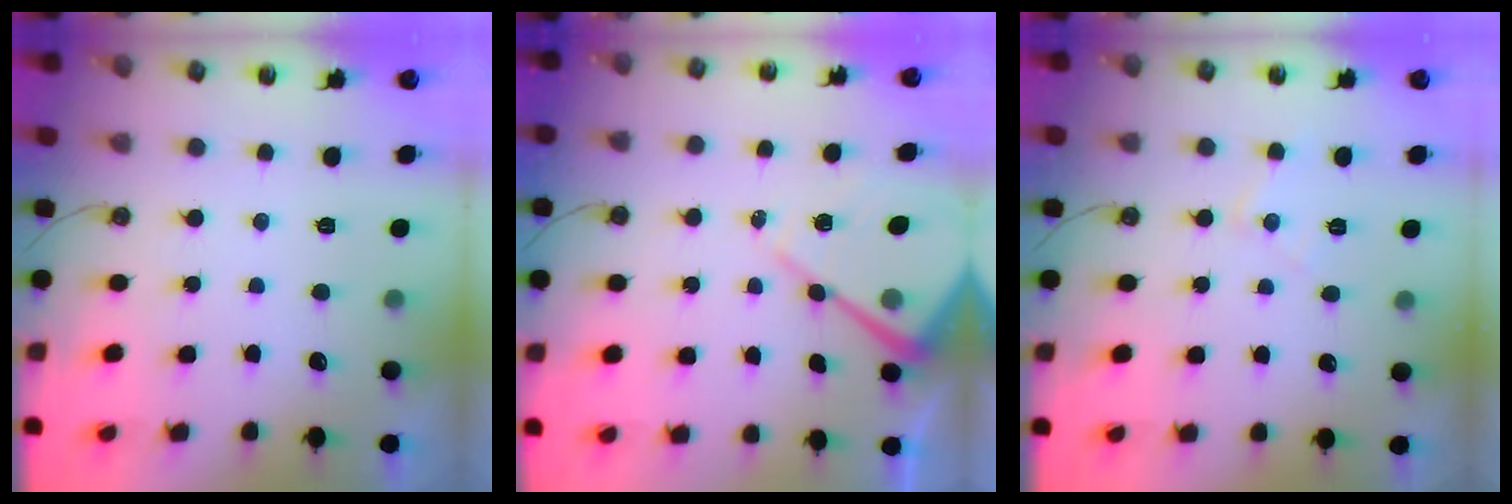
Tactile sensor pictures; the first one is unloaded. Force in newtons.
{"total": 11.9, "press": 11.9, "slide": 1.1}
{"total": 6.0, "press": 6.0, "slide": 0.5}